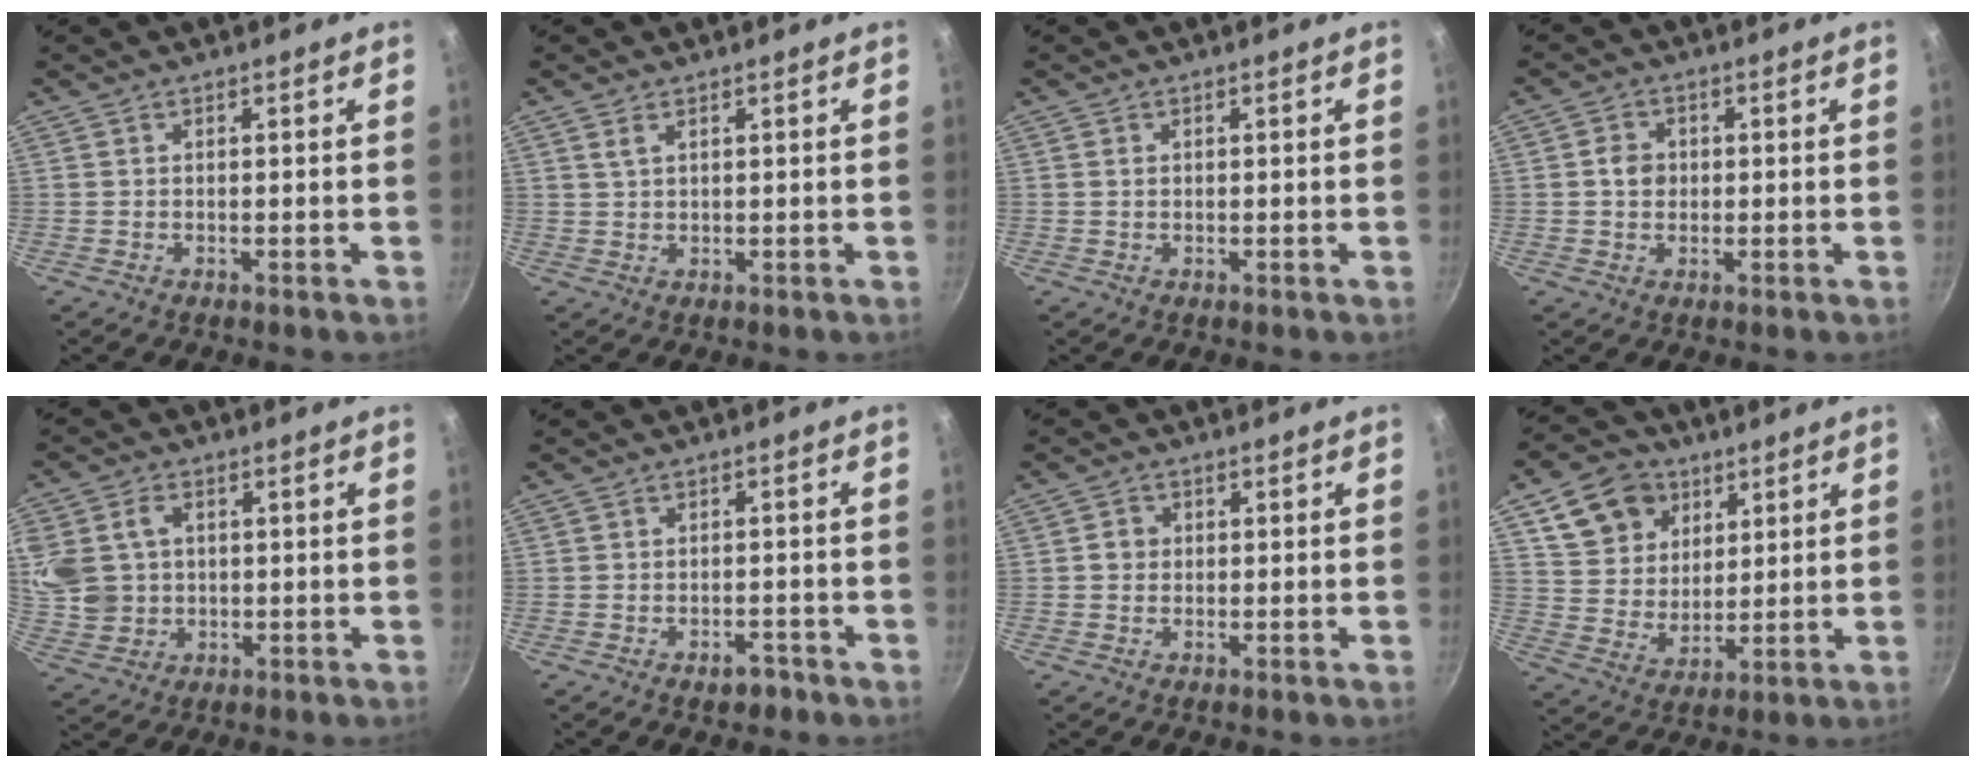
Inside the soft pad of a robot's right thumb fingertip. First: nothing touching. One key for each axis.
{"total": 1.9, "fx": 1.1, "fy": 0.9, "fz": 1.3, "tx": -0.023, "ty": -0.005, "tz": 0.021}
{"total": 0.9, "fx": 0.3, "fy": 0.7, "fz": 0.4, "tx": -0.007, "ty": 0.004, "tz": 0.004}
{"total": 3.6, "fx": 0.2, "fy": 3.1, "fz": 1.9, "tx": -0.017, "ty": 0.008, "tz": -0.002}
{"total": 12.5, "fx": 2.0, "fy": 10.2, "fz": 7.0, "tx": -0.149, "ty": 0.004, "tz": 0.044}
{"total": 3.0, "fx": -2.0, "fy": 1.7, "fz": 1.5, "tx": -0.008, "ty": 0.023, "tz": -0.020}
{"total": 2.4, "fx": 0.1, "fy": 2.2, "fz": 0.8, "tx": -0.001, "ty": 0.006, "tz": -0.003}
{"total": 12.9, "fx": 6.1, "fy": 10.1, "fz": 5.2, "tx": -0.066, "ty": -0.016, "tz": 0.113}